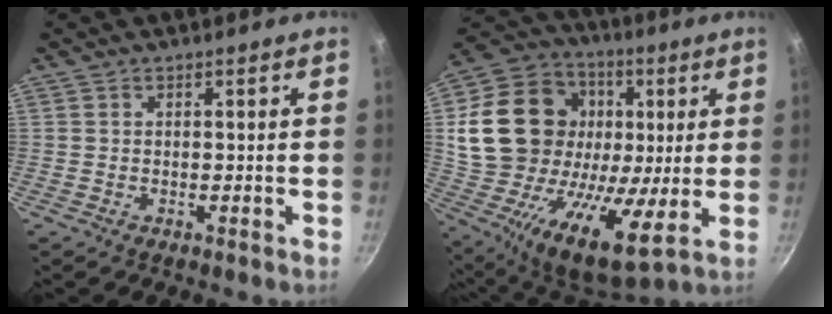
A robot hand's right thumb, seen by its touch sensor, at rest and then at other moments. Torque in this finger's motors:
{"motor_torque": [-0.28, 3.80, 2.77, 0.00, 0.75]}